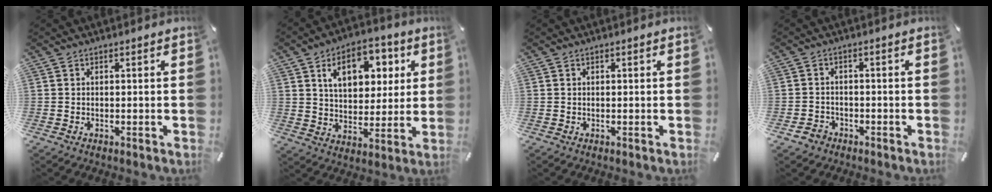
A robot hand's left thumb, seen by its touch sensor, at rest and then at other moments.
{"total": 12.7, "force": [5.8, 8.7, 7.3], "torque": [-0.108, -0.013, 0.100]}
{"total": 0.0}
{"total": 3.1, "force": [-2.2, 2.2, 0.5], "torque": [-0.006, 0.013, -0.044]}